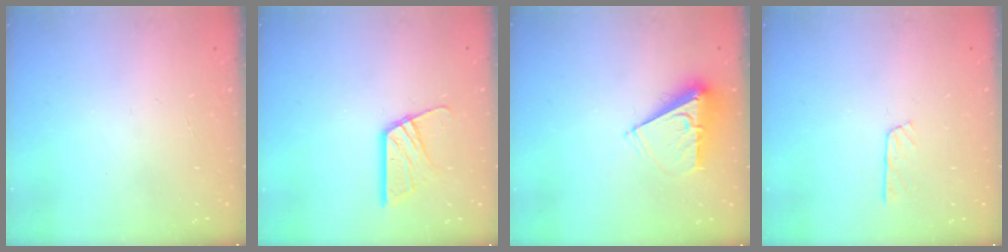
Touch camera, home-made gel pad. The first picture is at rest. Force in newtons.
{"total": 11.5, "press": 11.5, "slide": 1.2}
{"total": 6.7, "press": 6.7, "slide": 0.7}
{"total": 3.7, "press": 3.7, "slide": 0.4}